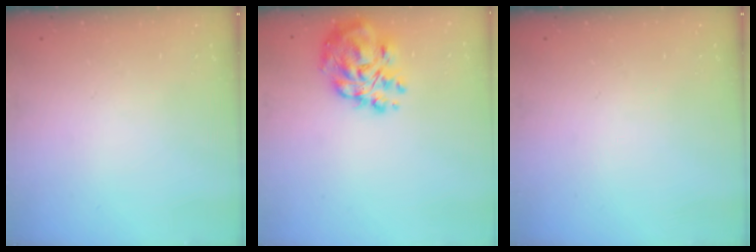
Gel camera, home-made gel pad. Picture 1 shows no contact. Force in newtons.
{"total": 13.4, "press": 13.0, "slide": 3.5}
{"total": 0.0}